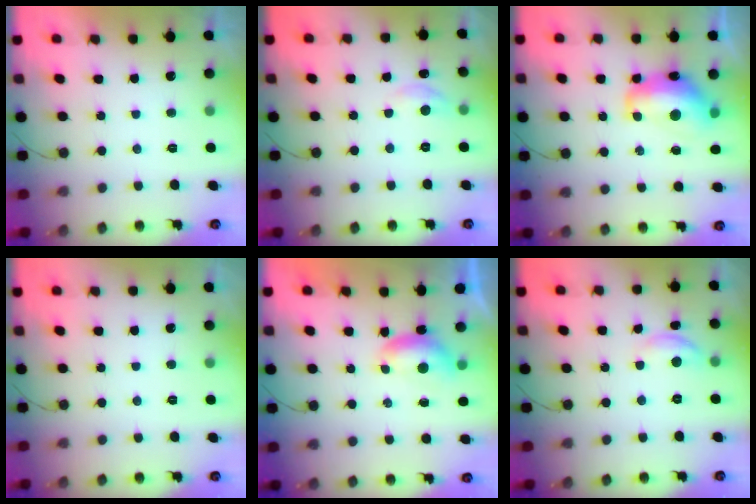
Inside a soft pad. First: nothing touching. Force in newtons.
{"total": 3.9, "press": 3.9, "slide": 0.6}
{"total": 12.7, "press": 12.7, "slide": 0.9}
{"total": 0.0}
{"total": 5.8, "press": 5.8, "slide": 0.7}
{"total": 6.5, "press": 6.5, "slide": 0.4}